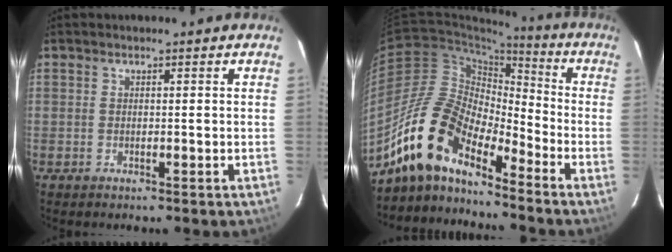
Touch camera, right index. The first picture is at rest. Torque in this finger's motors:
{"motor_torque": [0.72, -0.78, 1.05, 0.21]}